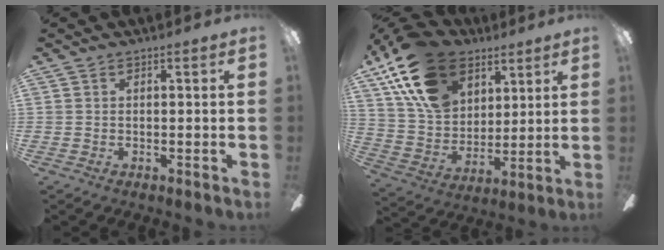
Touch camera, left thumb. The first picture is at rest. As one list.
[{"total": 21.4, "force": [12.0, 13.9, 11.0], "torque": [-0.234, -0.042, 0.224]}]